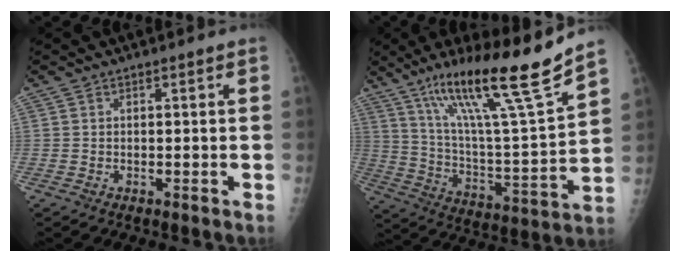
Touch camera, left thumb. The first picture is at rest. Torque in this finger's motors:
{"motor_torque": [0.34, 0.33, 1.28, -1.49, 0.47]}